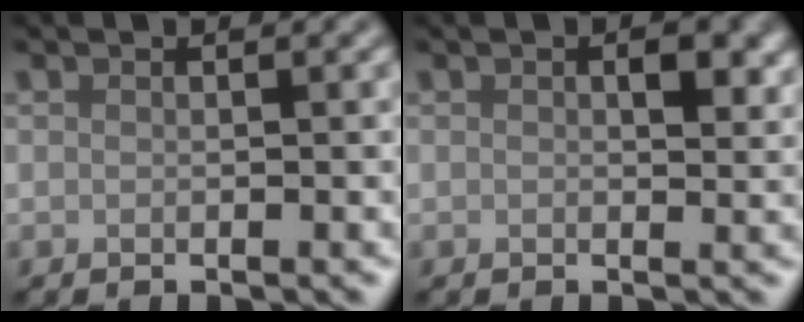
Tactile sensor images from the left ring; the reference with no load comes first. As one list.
[{"total": 2.4, "force": [0.6, 1.2, 1.9], "torque": [-0.022, -0.004, 0.010]}]